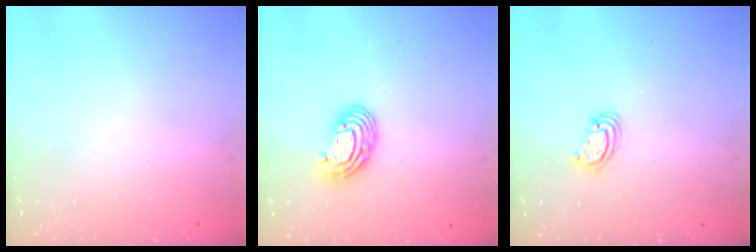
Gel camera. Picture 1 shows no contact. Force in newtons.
{"total": 9.0, "press": 9.0, "slide": 0.7}
{"total": 2.7, "press": 2.7, "slide": 0.2}